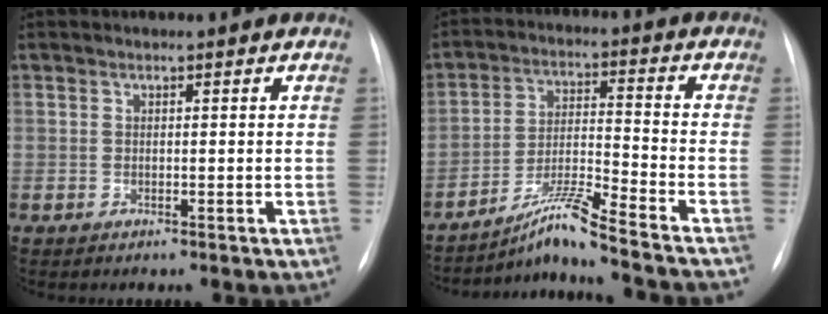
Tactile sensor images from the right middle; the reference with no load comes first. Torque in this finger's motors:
{"motor_torque": [0.51, -1.63, -0.02, 0.05]}